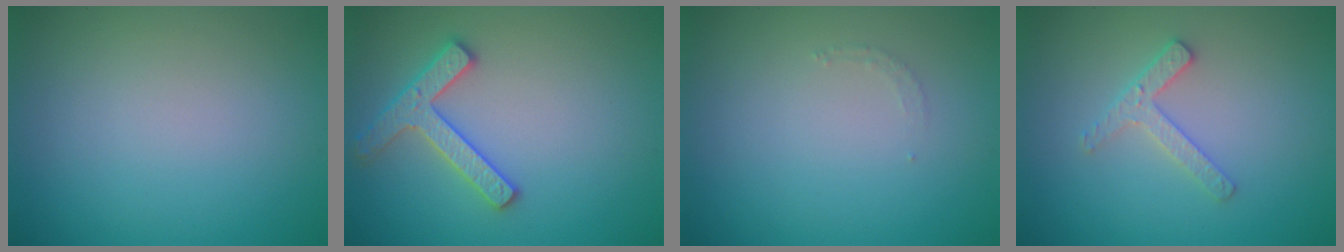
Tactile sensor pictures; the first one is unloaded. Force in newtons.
{"total": 2.8, "press": 2.8, "slide": 0.3}
{"total": 0.8, "press": 0.8, "slide": 0.1}
{"total": 2.3, "press": 2.2, "slide": 0.4}